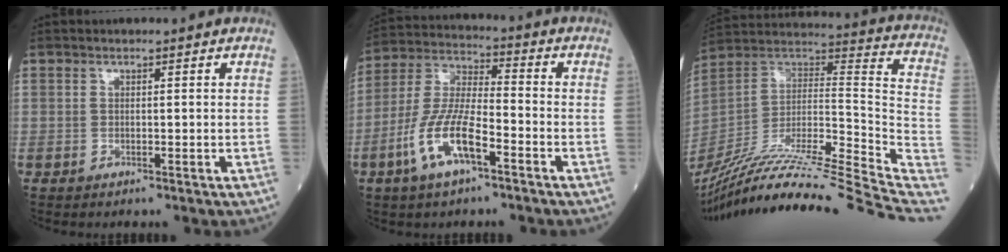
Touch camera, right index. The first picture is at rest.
{"total": 11.3, "force": [-5.2, 2.9, 9.6], "torque": [-0.205, 0.001, -0.101]}
{"total": 36.1, "force": [-29.8, 0.5, 20.3], "torque": [-0.244, -0.035, -0.453]}